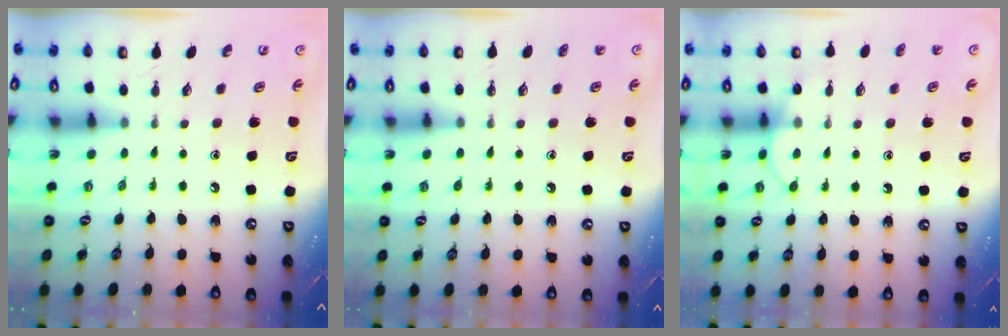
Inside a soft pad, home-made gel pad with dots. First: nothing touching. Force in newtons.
{"total": 0.7, "press": 0.7, "slide": 0.0}
{"total": 6.5, "press": 6.4, "slide": 0.6}